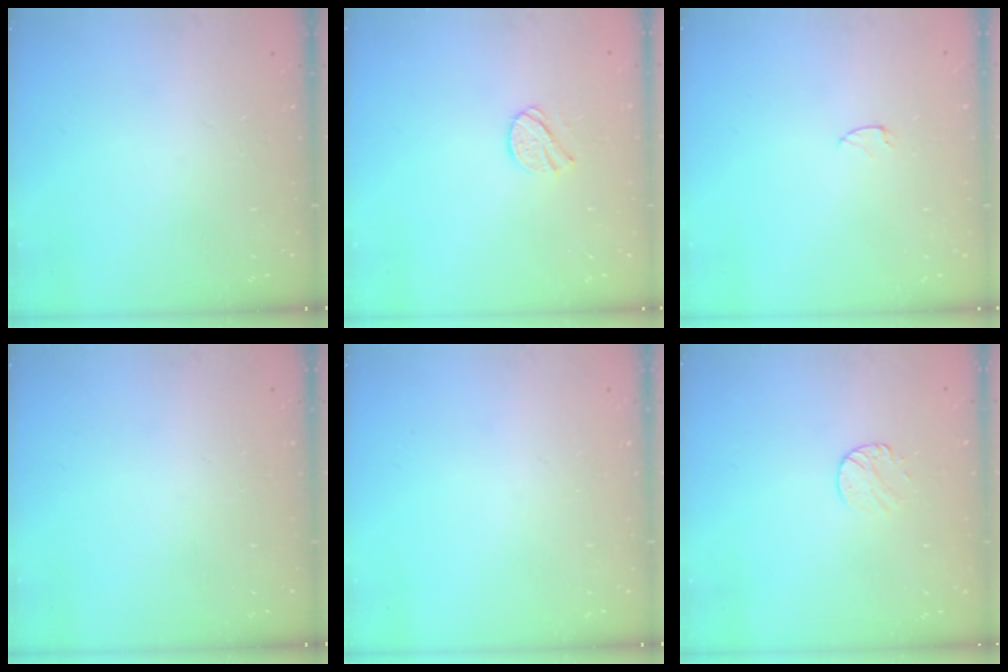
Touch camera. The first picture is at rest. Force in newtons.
{"total": 7.8, "press": 7.7, "slide": 0.7}
{"total": 2.9, "press": 2.9, "slide": 0.3}
{"total": 0.0}
{"total": 0.0}
{"total": 5.5, "press": 5.5, "slide": 0.6}